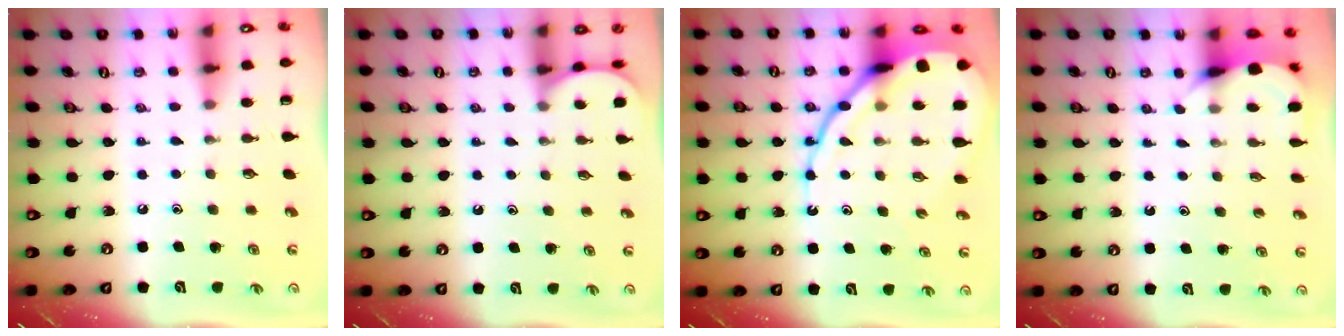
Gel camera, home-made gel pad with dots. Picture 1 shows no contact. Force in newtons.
{"total": 0.7, "press": 0.7, "slide": 0.1}
{"total": 15.9, "press": 15.9, "slide": 1.1}
{"total": 4.2, "press": 4.2, "slide": 0.4}